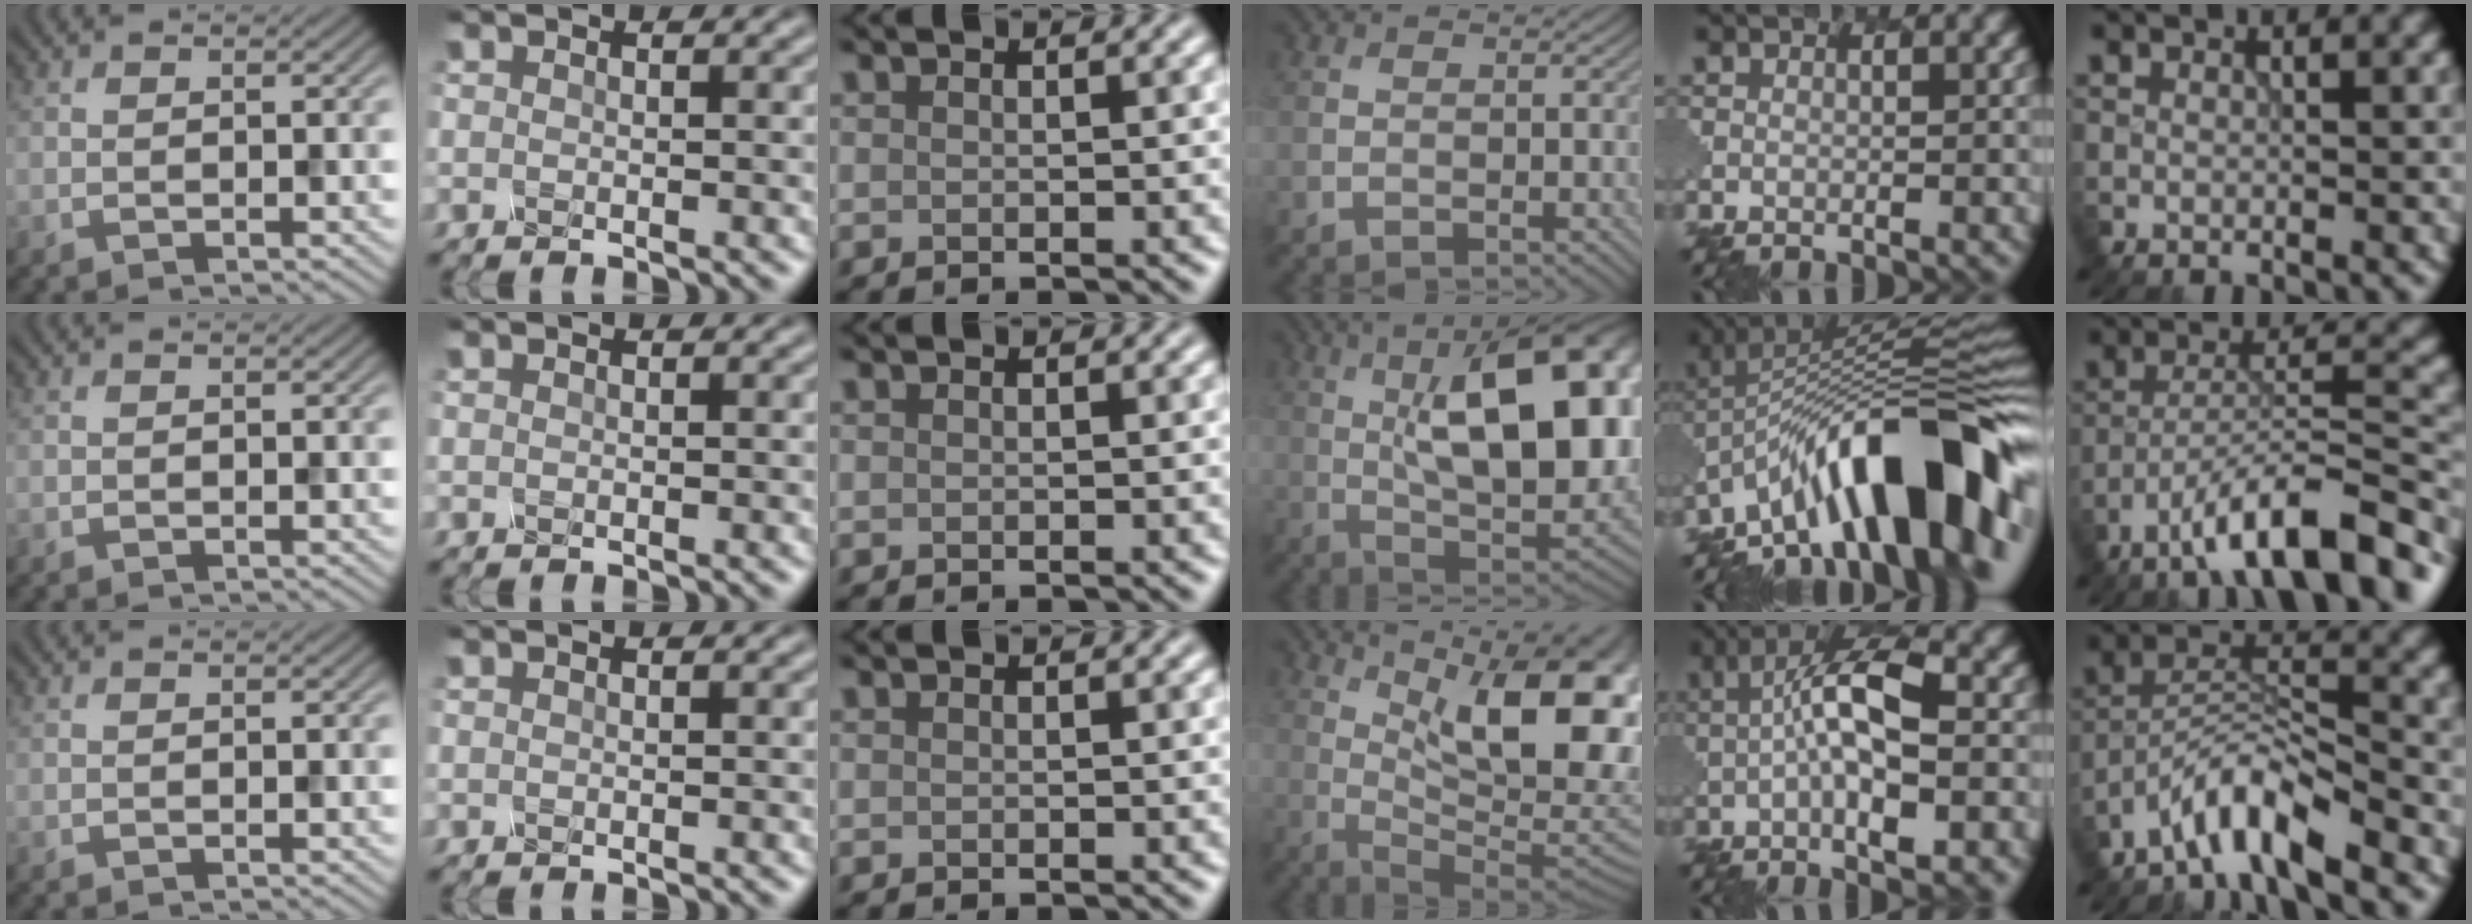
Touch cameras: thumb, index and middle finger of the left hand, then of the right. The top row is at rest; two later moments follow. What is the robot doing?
{"motion": "shake", "object": "salt shaker"}